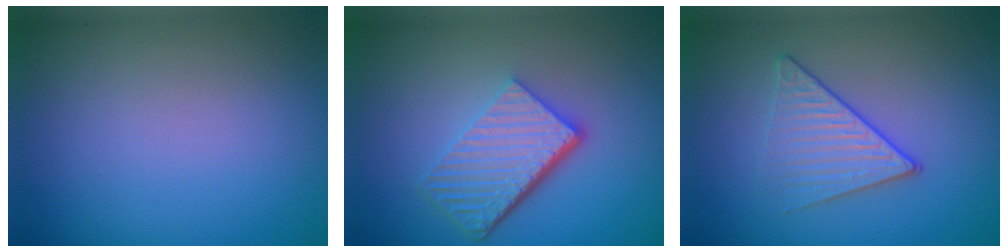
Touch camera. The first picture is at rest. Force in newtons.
{"total": 6.1, "press": 4.1, "slide": 4.5}
{"total": 3.4, "press": 2.9, "slide": 1.8}